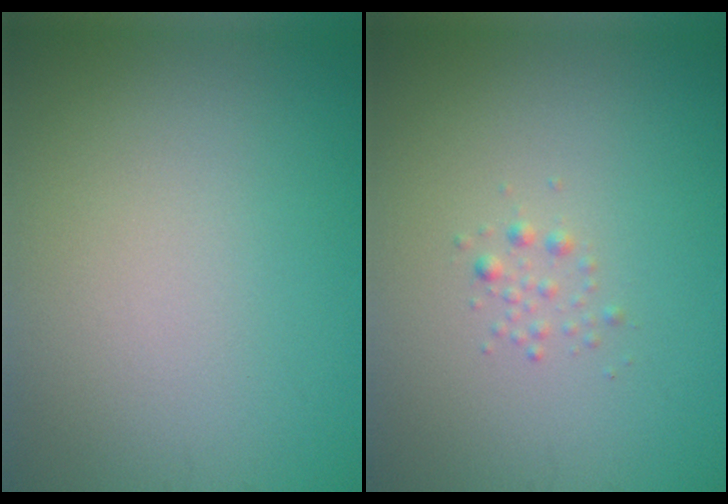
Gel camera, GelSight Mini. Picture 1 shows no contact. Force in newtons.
{"total": 0.8, "press": 0.8, "slide": 0.0}